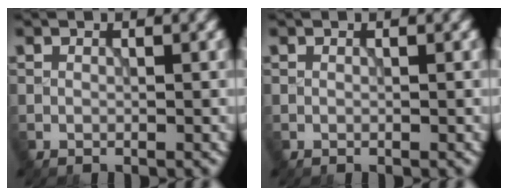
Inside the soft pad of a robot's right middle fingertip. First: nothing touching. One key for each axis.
{"total": 0.0}